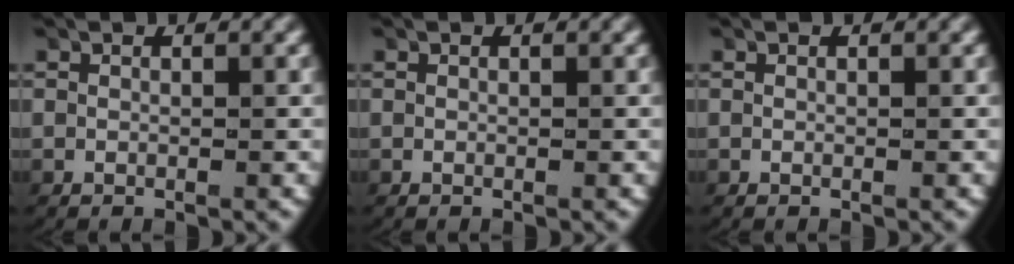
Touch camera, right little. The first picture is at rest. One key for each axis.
{"total": 0.0}
{"total": 0.0}